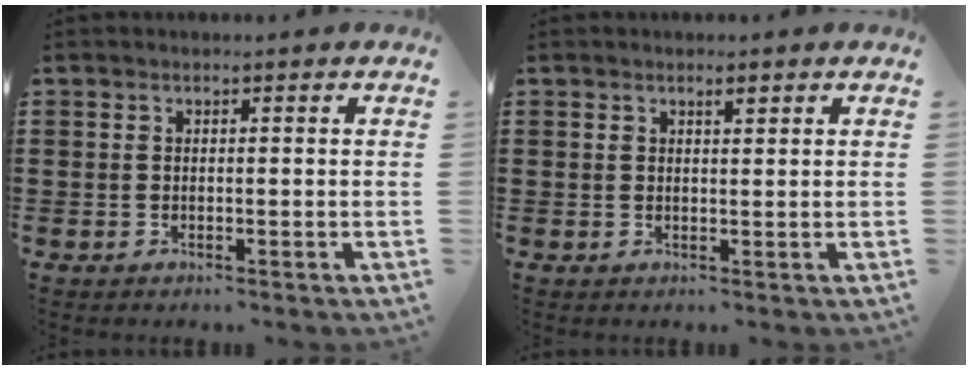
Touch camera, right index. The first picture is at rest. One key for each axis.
{"total": 1.5, "fx": 0.9, "fy": 0.6, "fz": 1.0, "tx": -0.013, "ty": 0.000, "tz": 0.014}